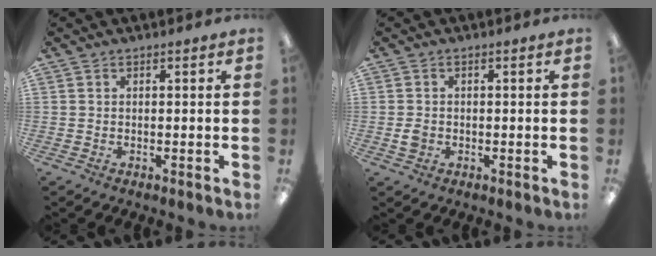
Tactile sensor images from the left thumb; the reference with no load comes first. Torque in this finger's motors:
{"motor_torque": [-0.04, 0.05, 0.18, -0.16, 0.00]}